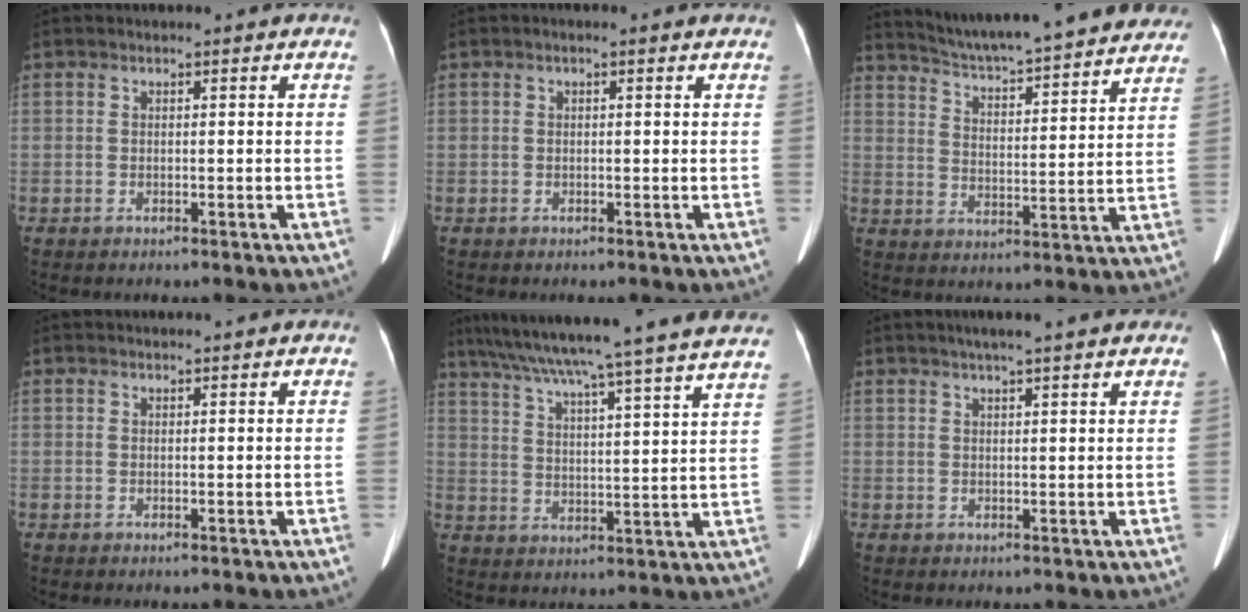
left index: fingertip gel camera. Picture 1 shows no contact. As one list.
[{"total": 0.8, "force": [0.3, 0.2, 0.6], "torque": [-0.015, 0.006, 0.001]}, {"total": 25.4, "force": [23.1, 2.8, 10.2], "torque": [-0.156, -0.019, 0.303]}, {"total": 3.7, "force": [3.6, 0.2, 1.0], "torque": [-0.009, 0.030, 0.045]}, {"total": 29.4, "force": [26.1, -1.2, 13.5], "torque": [-0.226, -0.026, 0.344]}, {"total": 9.0, "force": [7.4, 0.4, 5.1], "torque": [-0.069, 0.028, 0.087]}]